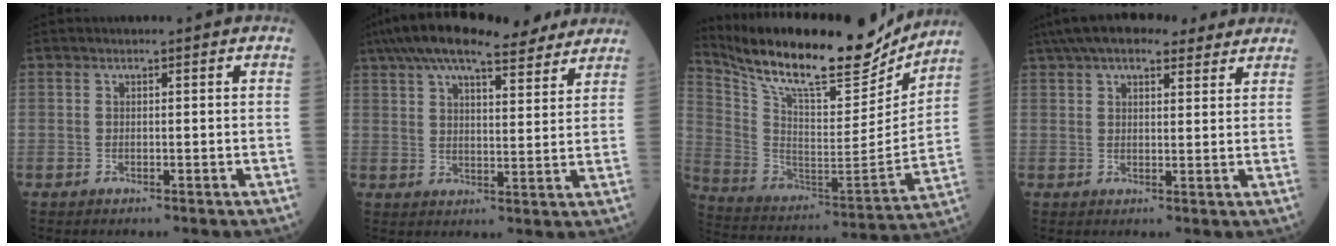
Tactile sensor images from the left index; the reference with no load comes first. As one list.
[{"total": 19.1, "force": [15.5, 4.6, 10.2], "torque": [-0.179, 0.053, 0.223]}, {"total": 23.8, "force": [20.6, 4.9, 10.8], "torque": [-0.210, -0.018, 0.330]}, {"total": 13.2, "force": [10.4, 4.2, 7.0], "torque": [-0.119, 0.055, 0.154]}]